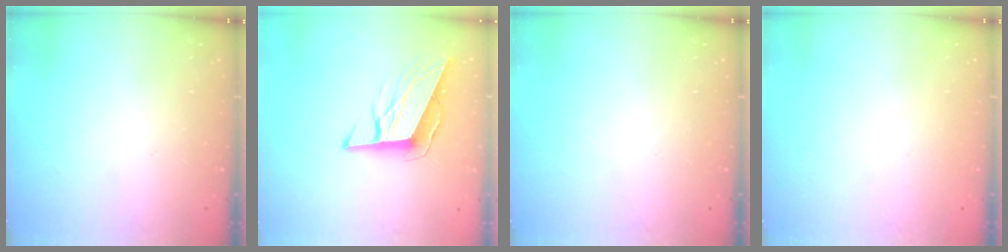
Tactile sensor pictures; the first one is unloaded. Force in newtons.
{"total": 10.7, "press": 10.2, "slide": 3.3}
{"total": 0.0}
{"total": 0.0}